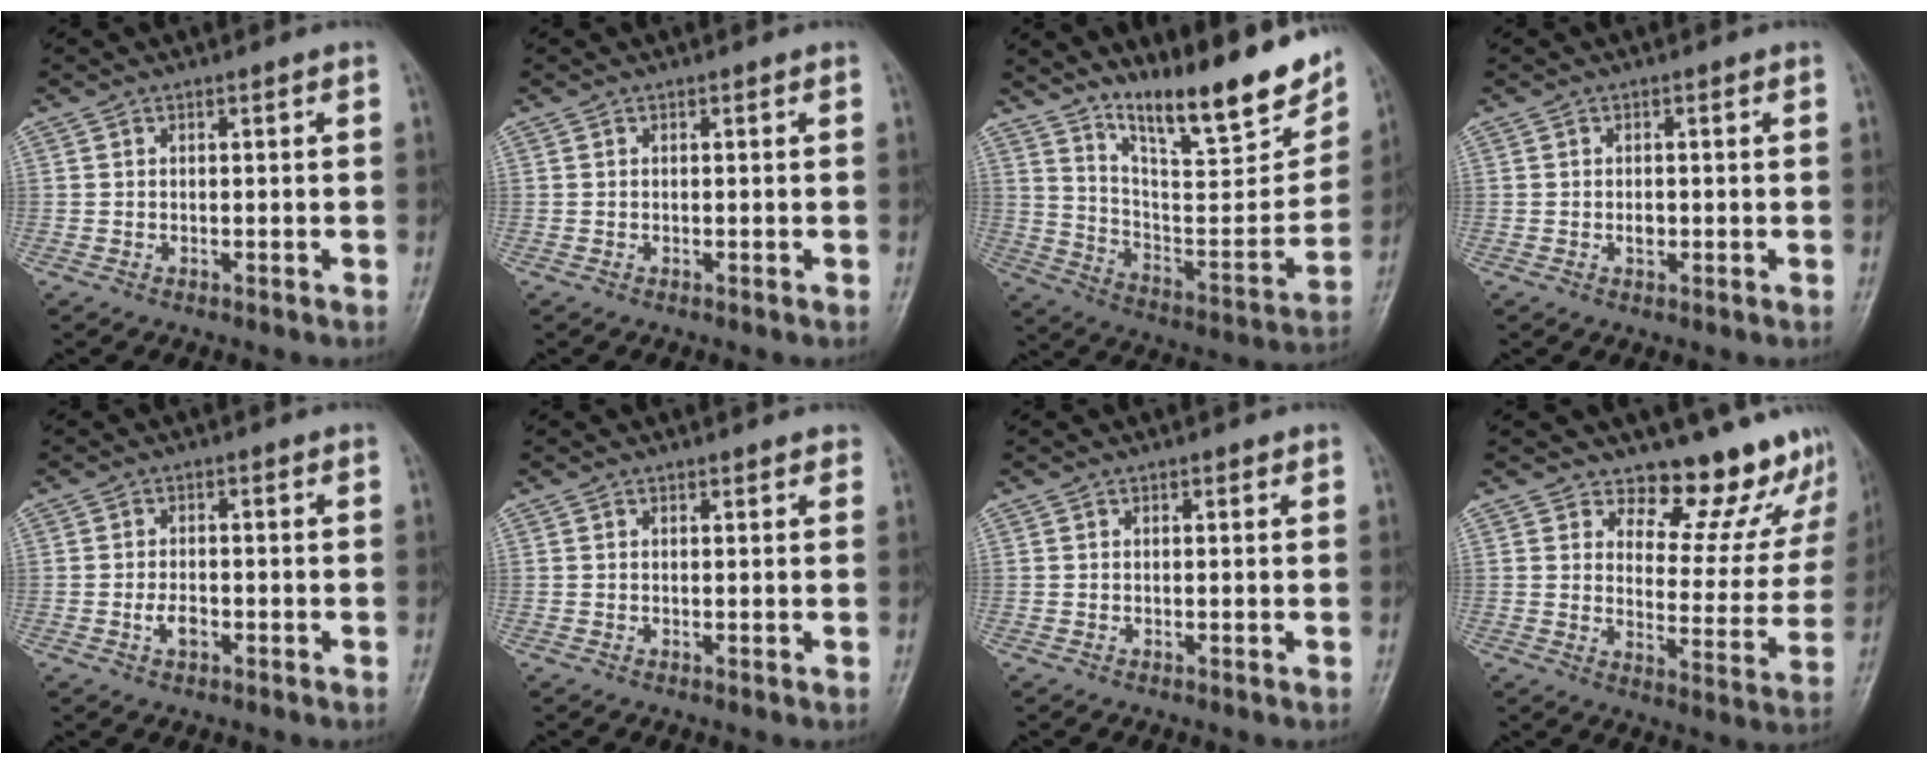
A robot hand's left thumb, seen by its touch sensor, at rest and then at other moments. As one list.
[{"total": 0.0}, {"total": 22.3, "force": [15.9, 5.2, 14.6], "torque": [-0.181, -0.084, 0.263]}, {"total": 1.6, "force": [-0.3, 1.2, 1.0], "torque": [-0.007, 0.001, -0.005]}, {"total": 2.9, "force": [-1.1, 1.8, 2.1], "torque": [-0.031, 0.004, -0.021]}, {"total": 1.4, "force": [1.1, 0.7, 0.4], "torque": [0.011, -0.004, 0.009]}, {"total": 0.9, "force": [0.5, 0.6, 0.4], "torque": [0.006, -0.002, 0.004]}, {"total": 15.2, "force": [13.5, 6.1, 3.4], "torque": [0.016, -0.116, 0.157]}]